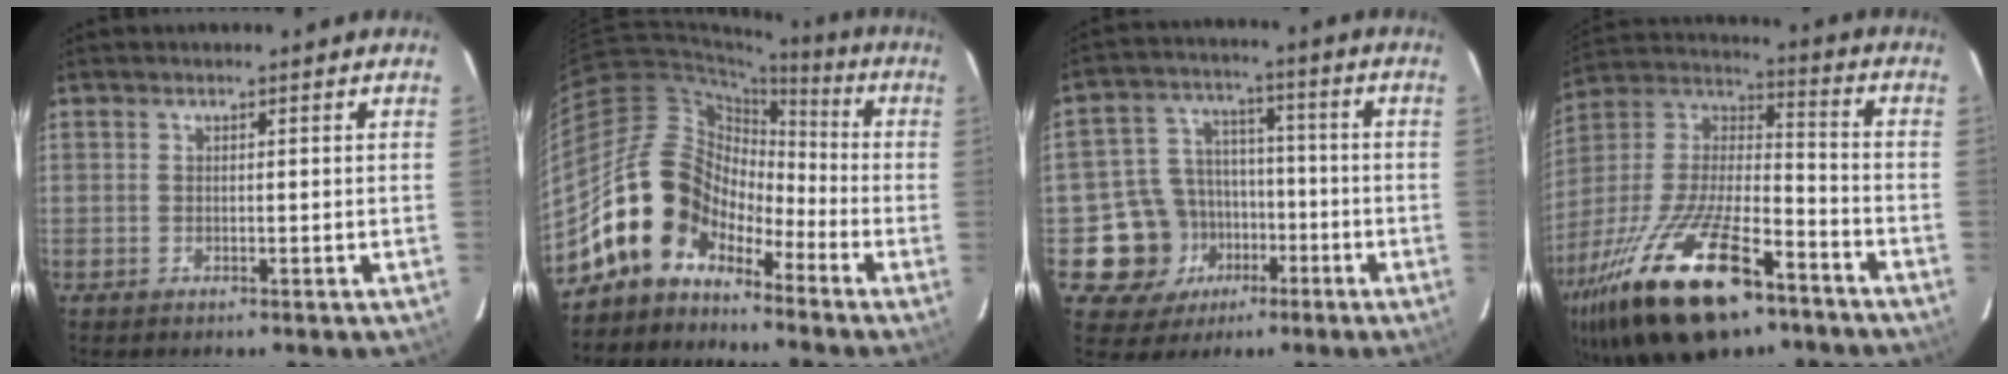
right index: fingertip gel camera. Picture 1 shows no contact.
{"total": 12.0, "force": [-8.5, 7.7, 3.9], "torque": [-0.068, 0.038, -0.167]}
{"total": 12.3, "force": [-5.2, 10.7, 3.0], "torque": [-0.081, 0.040, -0.065]}
{"total": 28.0, "force": [-16.9, 10.7, 19.5], "torque": [-0.389, -0.027, -0.287]}